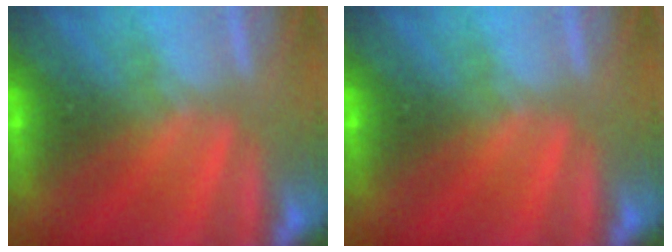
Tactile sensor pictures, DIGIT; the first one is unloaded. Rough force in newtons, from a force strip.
{"total": 0.0}